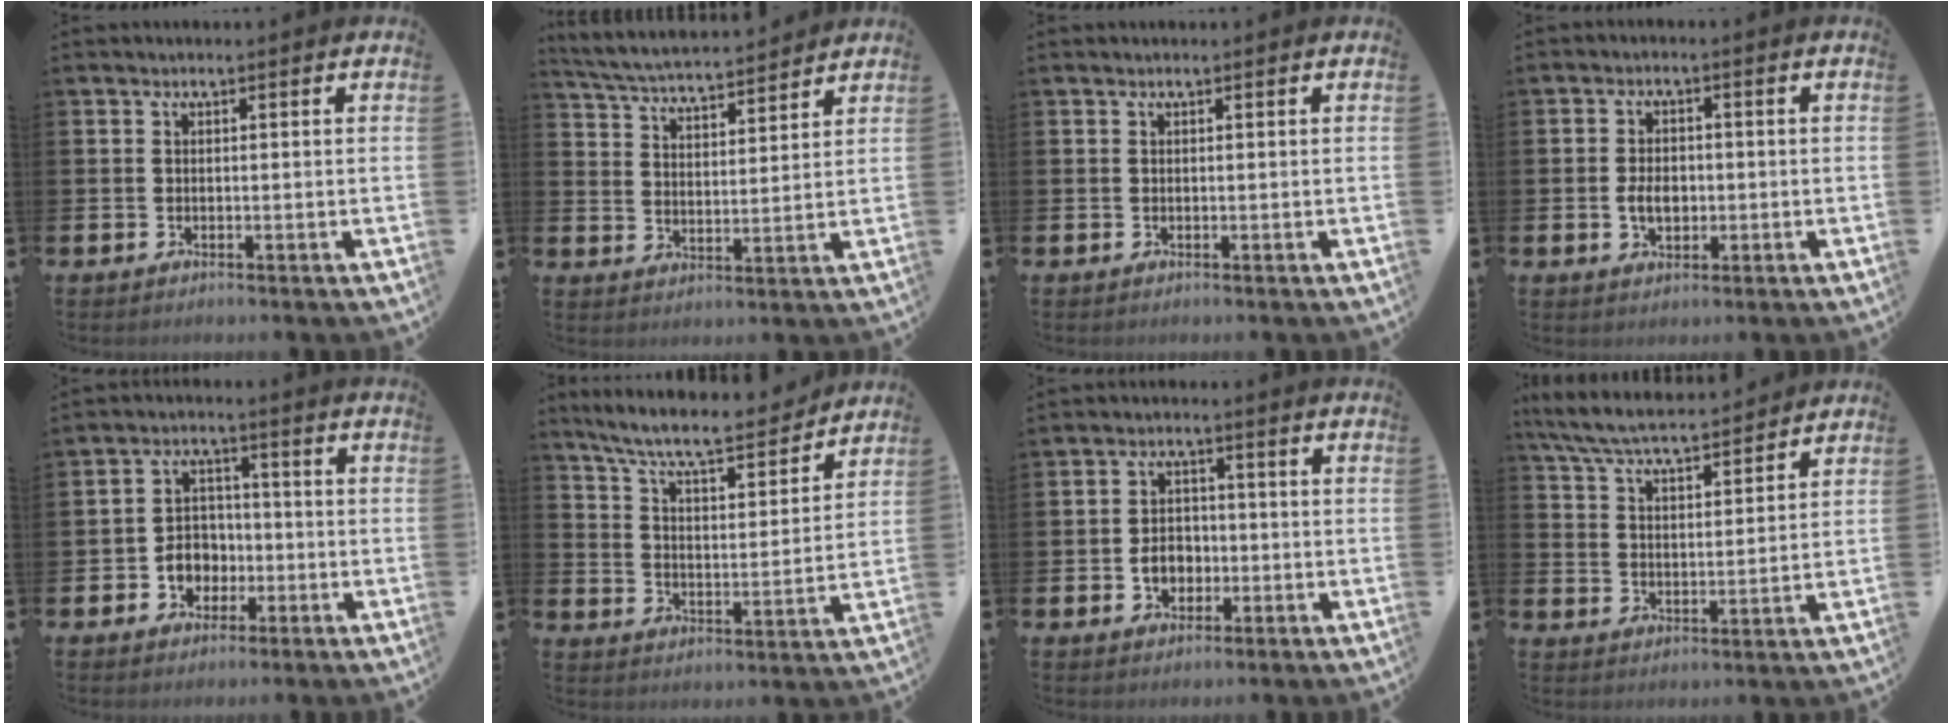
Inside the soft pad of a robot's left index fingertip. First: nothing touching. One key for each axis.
{"total": 5.1, "fx": 5.1, "fy": 0.4, "fz": 0.8, "tx": -0.037, "ty": -0.038, "tz": 0.087}
{"total": 0.0}
{"total": 3.6, "fx": -0.4, "fy": 2.5, "fz": 2.7, "tx": -0.029, "ty": -0.002, "tz": -0.014}
{"total": 4.4, "fx": -1.2, "fy": 3.9, "fz": 1.5, "tx": -0.024, "ty": 0.000, "tz": -0.030}
{"total": 8.4, "fx": 7.6, "fy": 1.3, "fz": 3.3, "tx": -0.090, "ty": -0.055, "tz": 0.129}
{"total": 3.9, "fx": -1.0, "fy": 3.1, "fz": 2.1, "tx": -0.023, "ty": -0.004, "tz": -0.027}
{"total": 6.7, "fx": 6.4, "fy": 0.6, "fz": 1.9, "tx": -0.062, "ty": -0.036, "tz": 0.112}